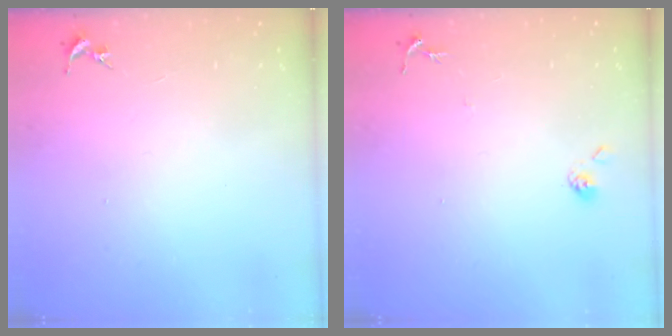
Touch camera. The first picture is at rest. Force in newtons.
{"total": 5.9, "press": 5.9, "slide": 0.5}